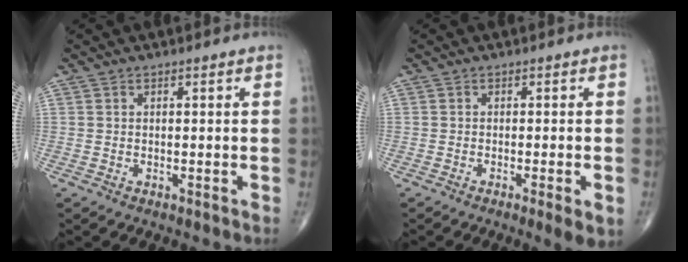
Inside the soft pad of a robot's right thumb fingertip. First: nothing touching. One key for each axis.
{"total": 3.8, "fx": -1.5, "fy": 0.6, "fz": 3.4, "tx": -0.053, "ty": -0.009, "tz": -0.024}